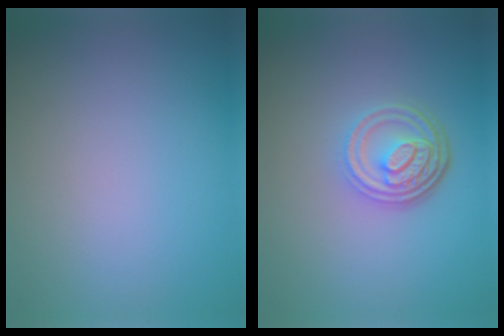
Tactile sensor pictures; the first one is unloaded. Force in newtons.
{"total": 4.7, "press": 3.5, "slide": 3.2}